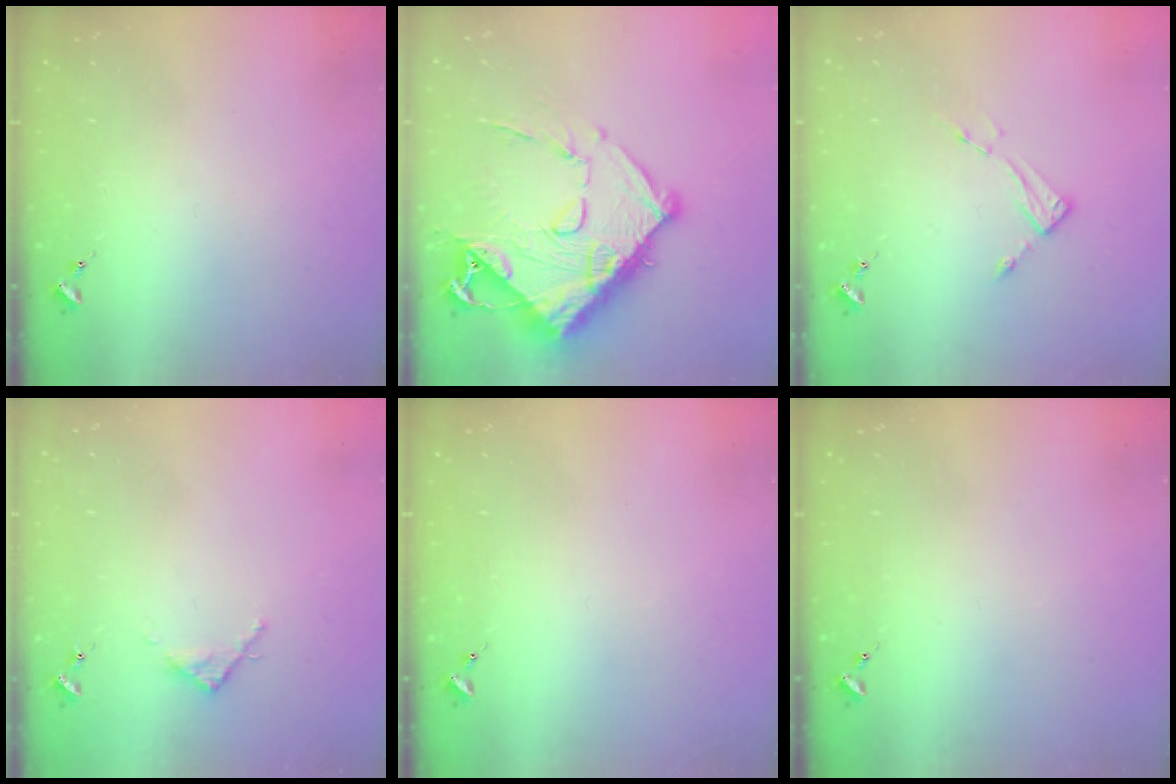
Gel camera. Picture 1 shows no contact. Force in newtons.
{"total": 17.9, "press": 17.8, "slide": 2.0}
{"total": 4.4, "press": 4.4, "slide": 0.2}
{"total": 3.1, "press": 3.1, "slide": 0.4}
{"total": 0.0}
{"total": 0.0}